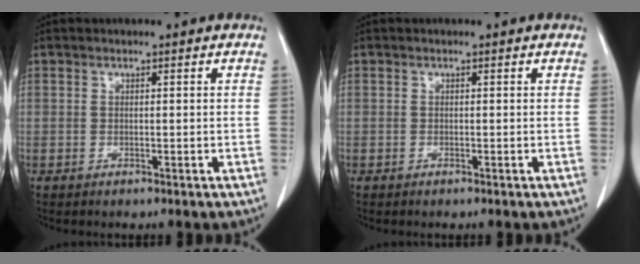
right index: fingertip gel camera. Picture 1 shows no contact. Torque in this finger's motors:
{"motor_torque": [0.02, 0.00, 0.00, 0.01]}